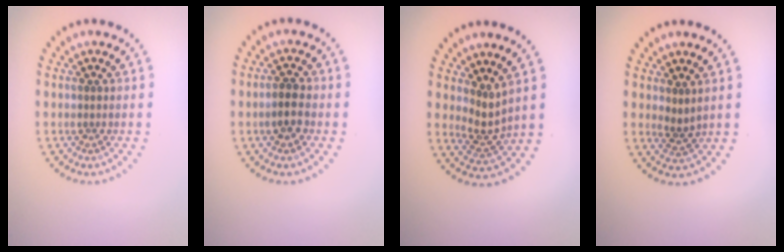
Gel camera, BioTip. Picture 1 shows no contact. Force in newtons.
{"total": 2.2, "press": 2.1, "slide": 0.5}
{"total": 2.3, "press": 1.6, "slide": 1.6}
{"total": 1.6, "press": 1.1, "slide": 1.2}